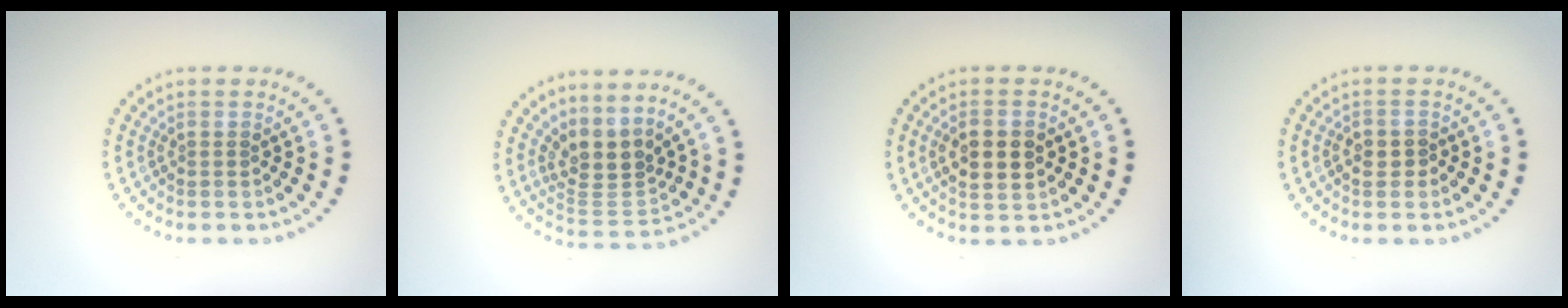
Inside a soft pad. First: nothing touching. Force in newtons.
{"total": 3.4, "press": 2.6, "slide": 2.1}
{"total": 3.3, "press": 3.3, "slide": 0.1}
{"total": 1.2, "press": 1.2, "slide": 0.4}